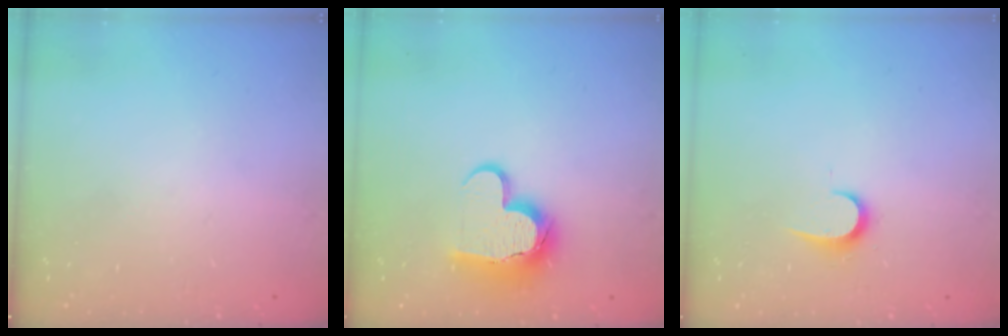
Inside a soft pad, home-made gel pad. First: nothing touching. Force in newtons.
{"total": 12.1, "press": 12.0, "slide": 1.3}
{"total": 6.2, "press": 6.1, "slide": 0.6}